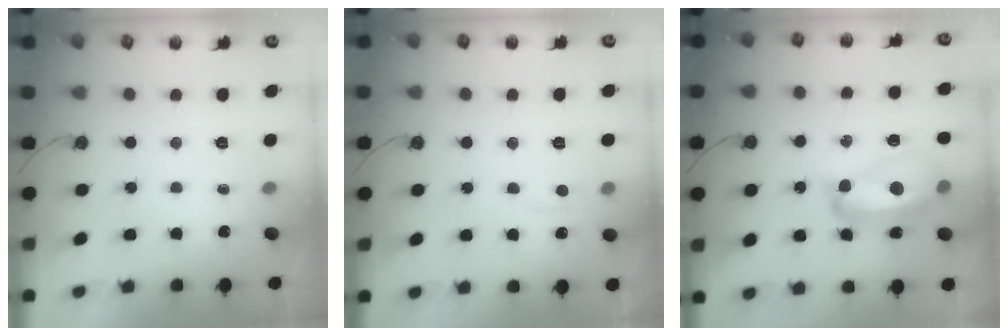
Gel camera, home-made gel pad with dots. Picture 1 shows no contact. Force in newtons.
{"total": 0.9, "press": 0.5, "slide": 0.8}
{"total": 8.7, "press": 8.5, "slide": 1.5}